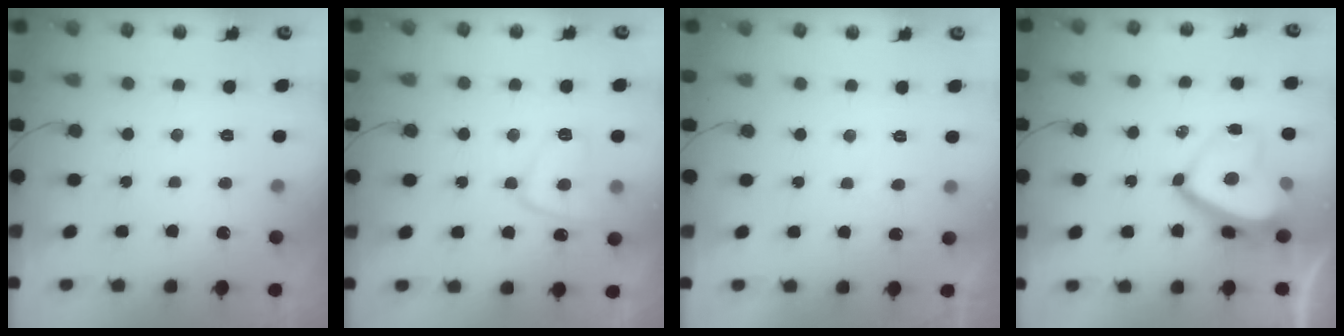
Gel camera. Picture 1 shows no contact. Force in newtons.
{"total": 10.6, "press": 10.5, "slide": 0.8}
{"total": 0.5, "press": 0.2, "slide": 0.5}
{"total": 11.1, "press": 10.8, "slide": 2.2}